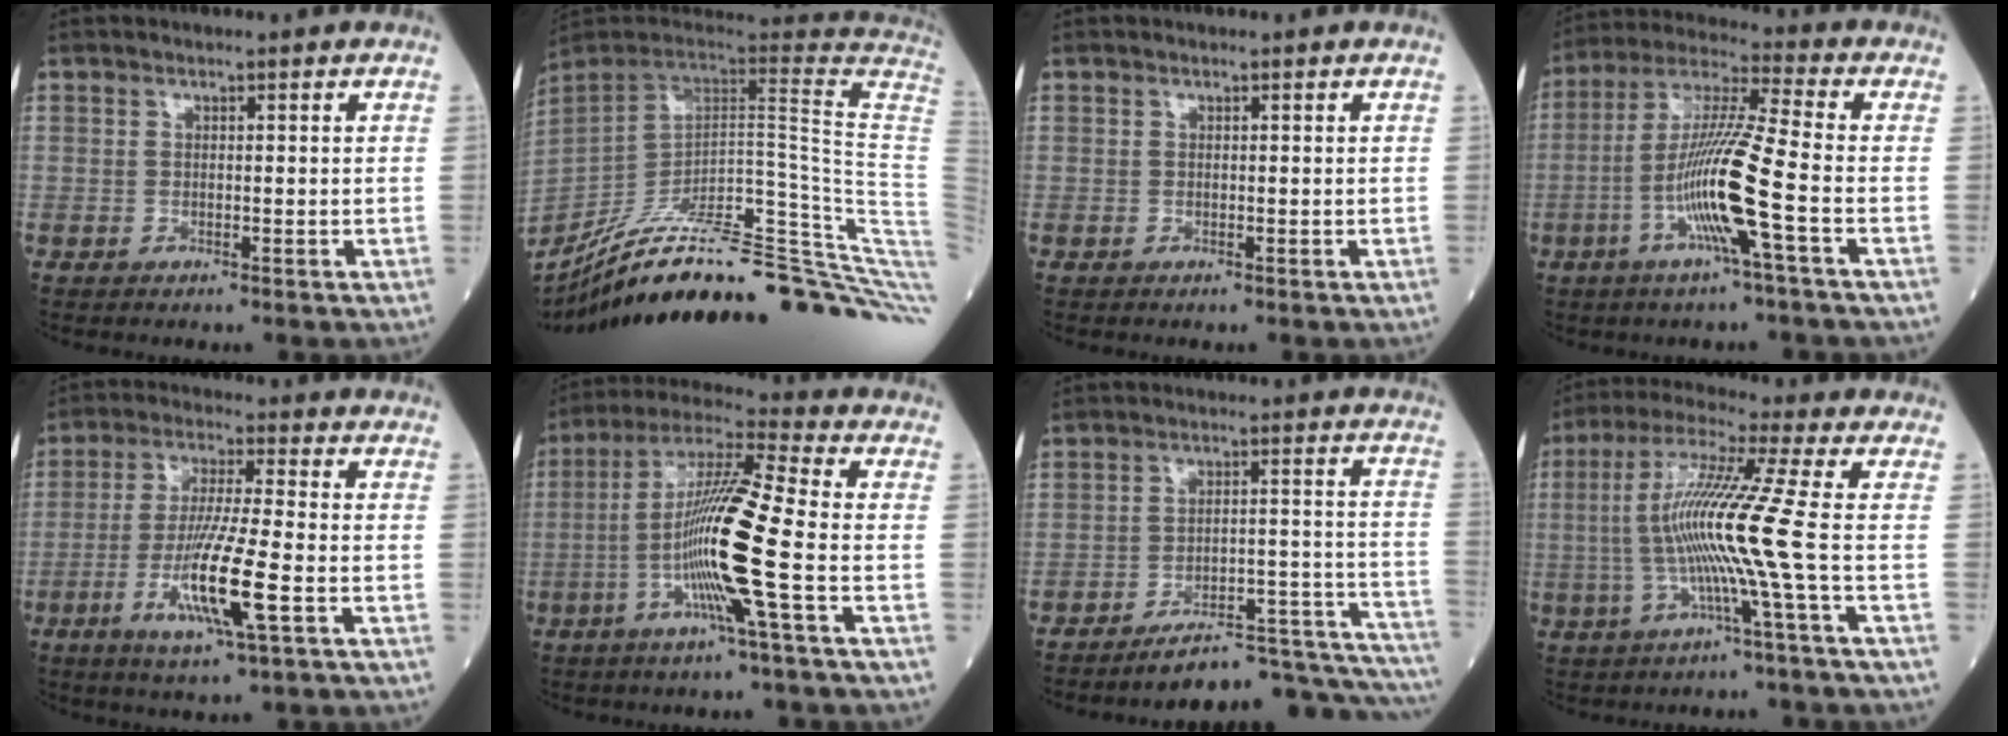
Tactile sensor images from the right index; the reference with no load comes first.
{"total": 37.0, "force": [-28.6, 1.4, 23.4], "torque": [-0.205, -0.041, -0.390]}
{"total": 0.0}
{"total": 13.0, "force": [-3.9, -0.8, 12.4], "torque": [-0.247, -0.003, -0.083]}
{"total": 12.0, "force": [-3.7, 0.3, 11.4], "torque": [-0.223, -0.018, -0.071]}
{"total": 14.6, "force": [-3.5, -1.0, 14.2], "torque": [-0.274, -0.003, -0.079]}
{"total": 18.5, "force": [-17.7, -0.1, 5.3], "torque": [-0.006, 0.031, -0.233]}
{"total": 12.3, "force": [-1.5, -2.4, 11.9], "torque": [-0.237, 0.002, -0.035]}